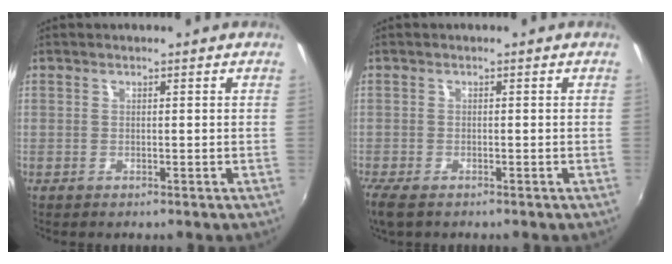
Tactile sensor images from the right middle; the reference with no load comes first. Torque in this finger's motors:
{"motor_torque": [1.17, -0.97, 0.06, 0.08]}